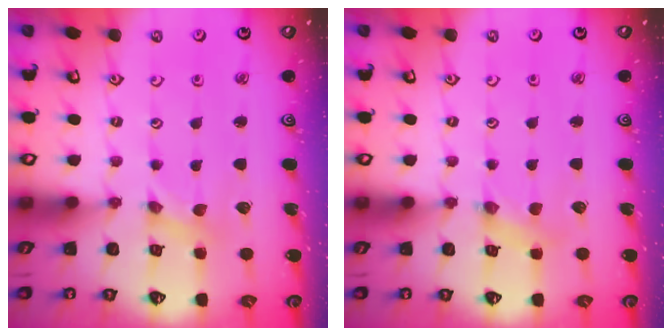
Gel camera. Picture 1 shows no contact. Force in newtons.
{"total": 1.9, "press": 1.9, "slide": 0.3}